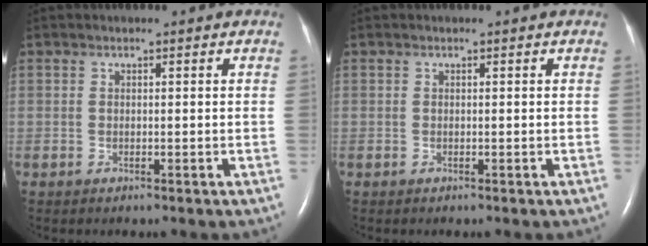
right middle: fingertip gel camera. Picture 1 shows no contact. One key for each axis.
{"total": 0.0}